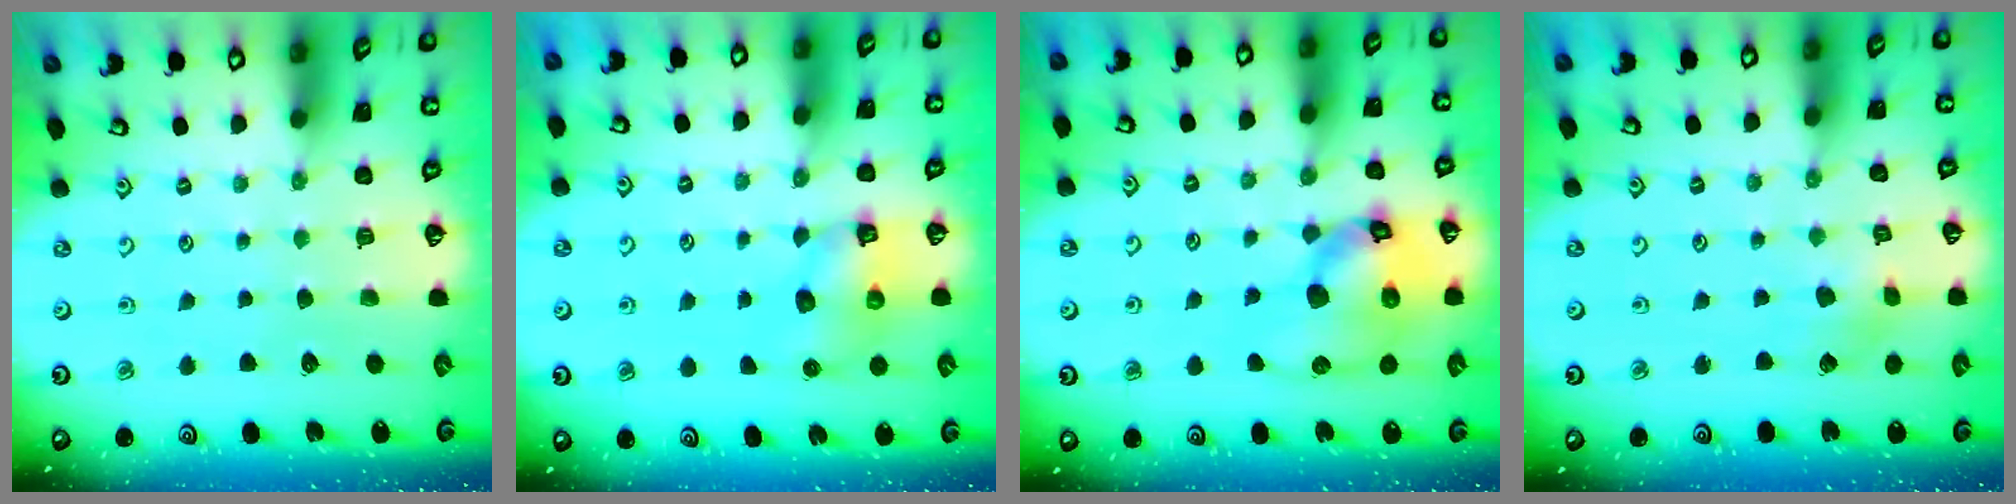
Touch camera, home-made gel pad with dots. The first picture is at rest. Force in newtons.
{"total": 8.3, "press": 8.3, "slide": 0.5}
{"total": 18.7, "press": 18.5, "slide": 2.5}
{"total": 3.3, "press": 3.3, "slide": 0.4}